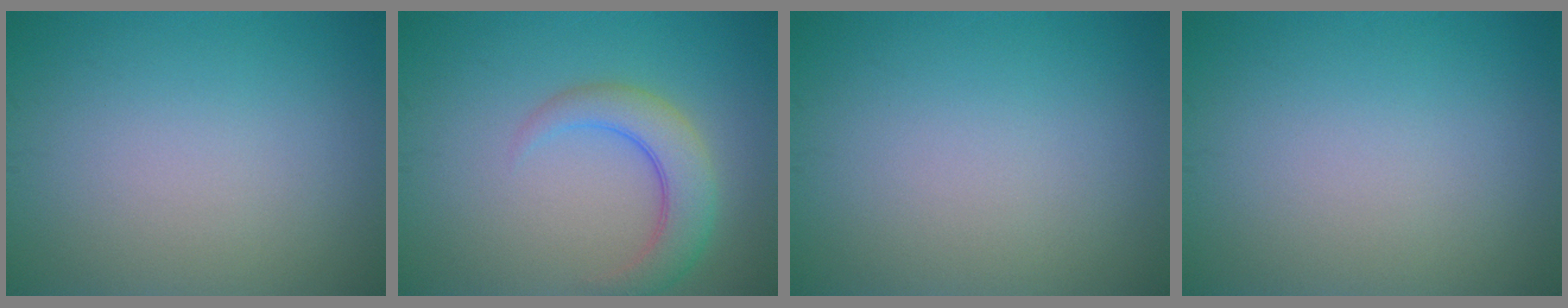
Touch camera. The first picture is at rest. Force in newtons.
{"total": 4.1, "press": 4.1, "slide": 0.3}
{"total": 0.0}
{"total": 0.0}